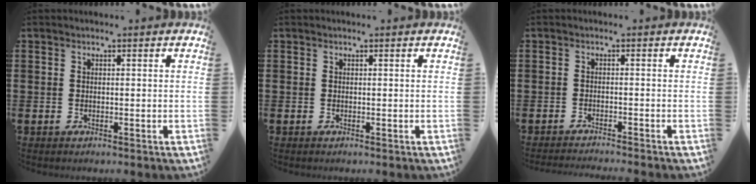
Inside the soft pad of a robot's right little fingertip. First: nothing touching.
{"total": 0.0}
{"total": 1.2, "force": [-1.2, -0.3, 0.0], "torque": [0.000, 0.001, -0.024]}